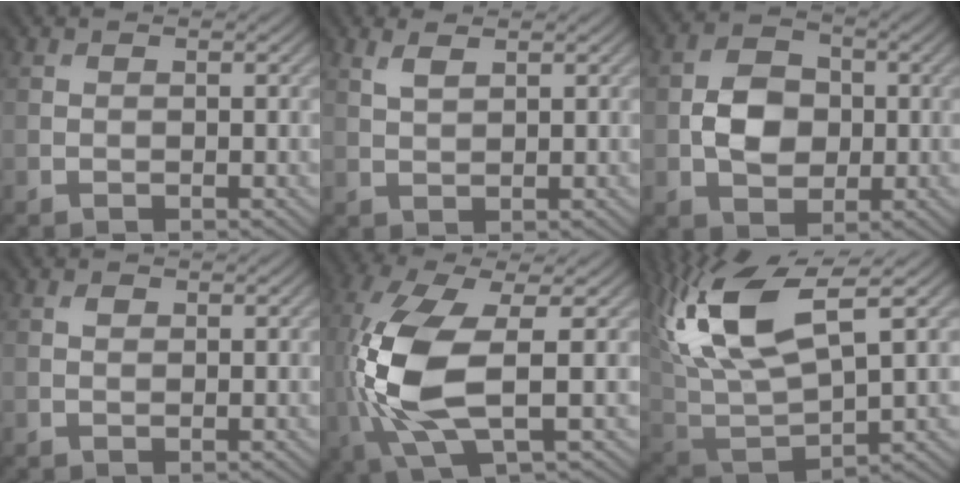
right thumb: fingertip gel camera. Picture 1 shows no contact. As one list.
[{"total": 2.0, "force": [1.3, 0.6, 1.4], "torque": [-0.036, 0.002, 0.028]}, {"total": 5.9, "force": [-0.4, 4.6, 3.8], "torque": [-0.072, 0.000, -0.009]}, {"total": 0.7, "force": [0.3, 0.5, 0.5], "torque": [-0.009, -0.001, 0.005]}, {"total": 12.0, "force": [-0.7, 4.6, 11.1], "torque": [-0.271, -0.006, -0.011]}, {"total": 14.6, "force": [6.7, 5.5, 11.7], "torque": [-0.268, 0.013, 0.133]}]